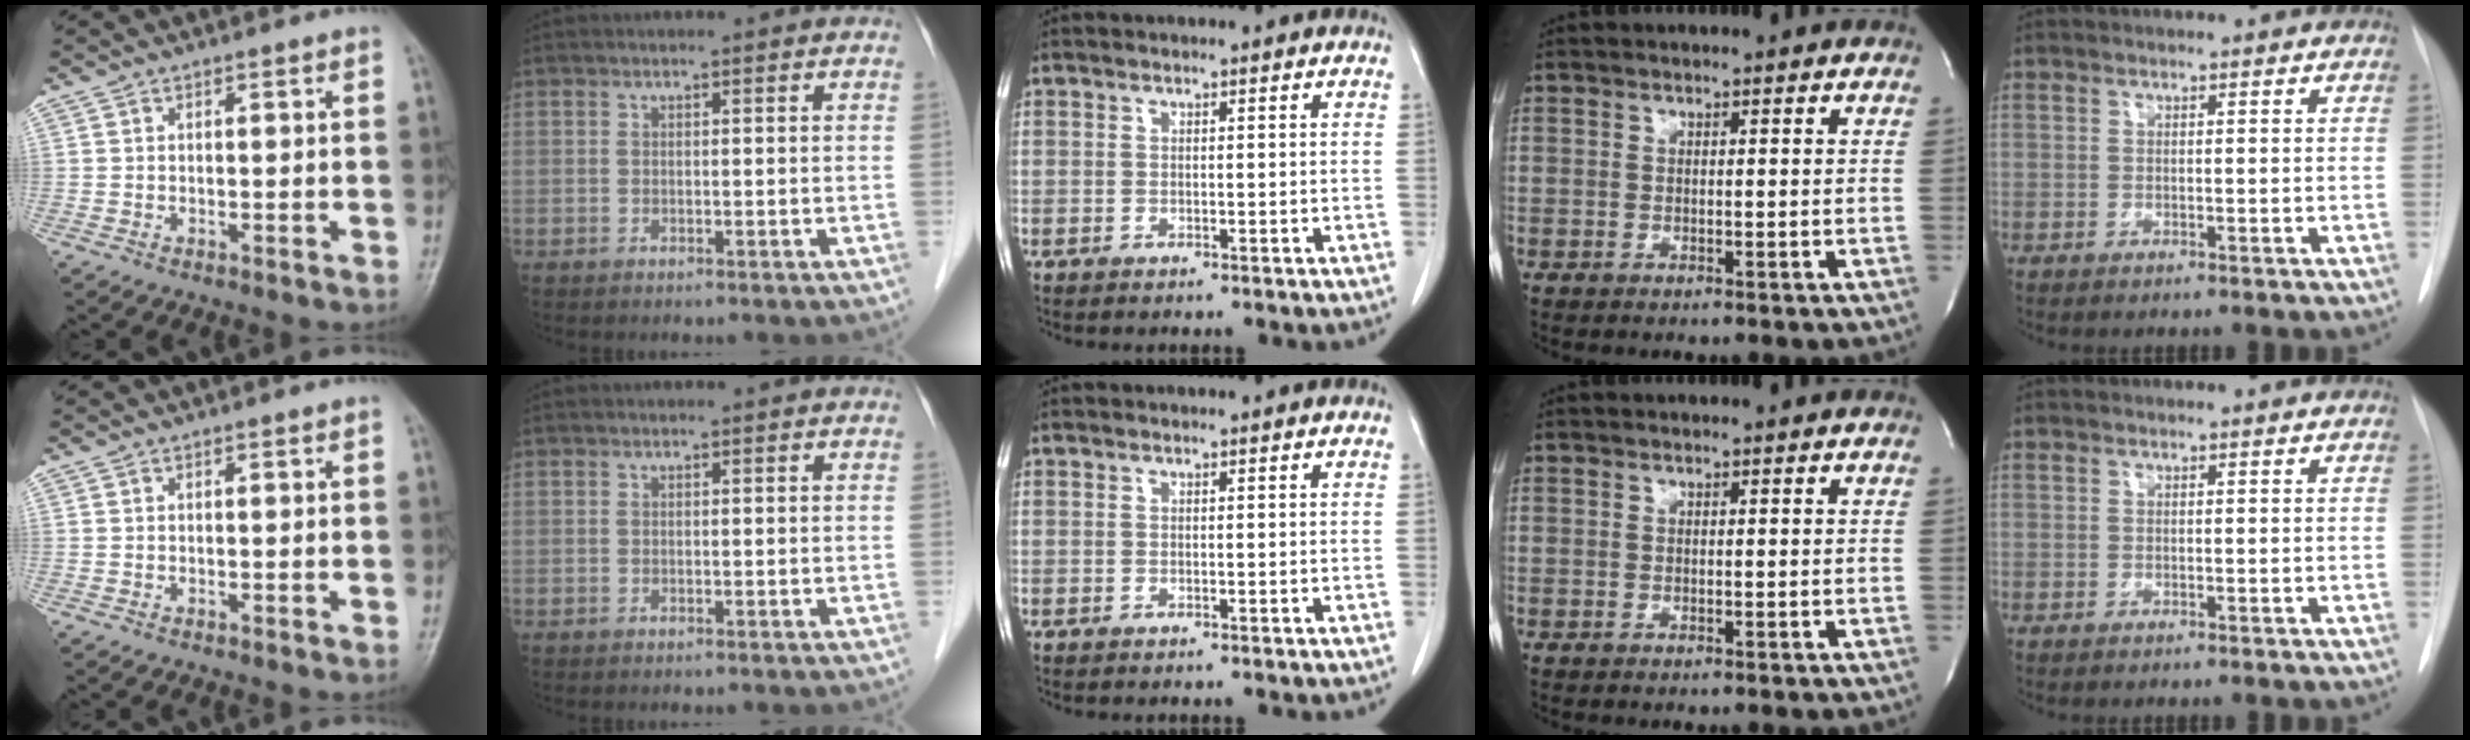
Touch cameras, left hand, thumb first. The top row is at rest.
{}